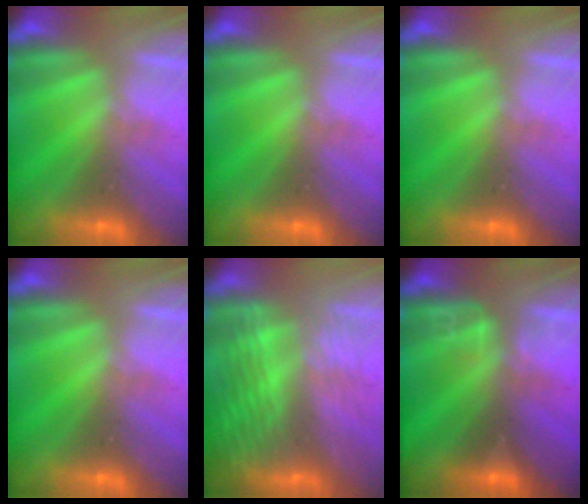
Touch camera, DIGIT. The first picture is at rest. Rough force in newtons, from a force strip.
{"total": 0.0}
{"total": 0.0}
{"total": 0.0}
{"total": 7.2}
{"total": 2.8}